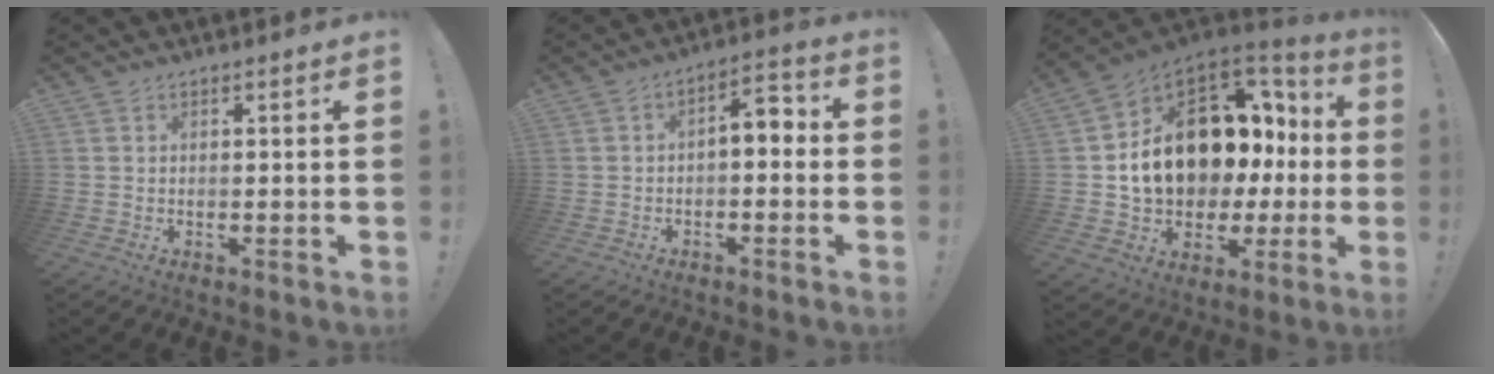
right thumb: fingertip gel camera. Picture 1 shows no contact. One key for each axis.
{"total": 5.5, "fx": -0.8, "fy": 2.6, "fz": 4.7, "tx": -0.061, "ty": 0.000, "tz": -0.019}
{"total": 17.6, "fx": 4.0, "fy": 12.7, "fz": 11.6, "tx": -0.169, "ty": -0.030, "tz": 0.106}